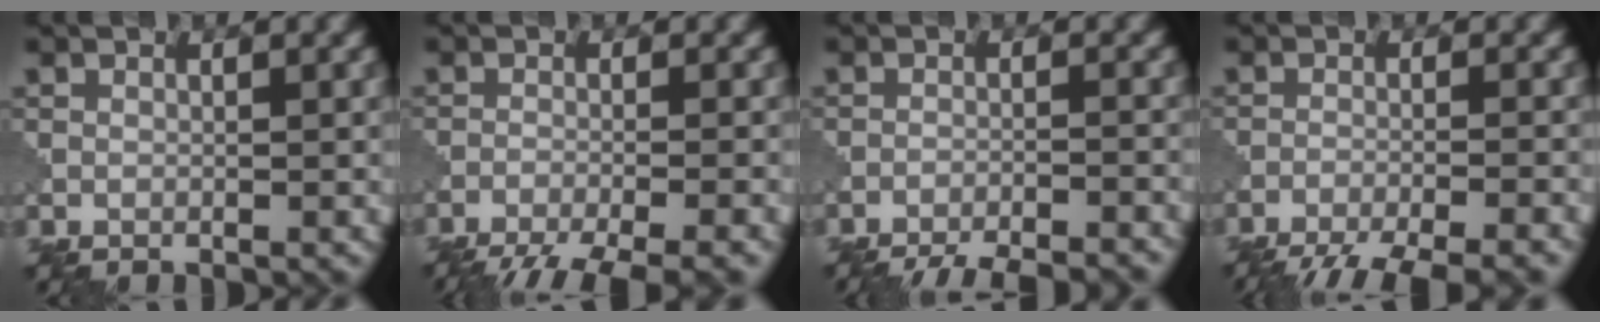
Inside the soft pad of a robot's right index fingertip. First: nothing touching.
{"total": 7.8, "force": [-6.5, 1.4, 4.1], "torque": [-0.062, -0.022, -0.100]}
{"total": 8.8, "force": [-8.3, 1.6, 2.5], "torque": [-0.029, 0.000, -0.116]}
{"total": 8.6, "force": [-7.6, 1.4, 3.9], "torque": [-0.061, -0.020, -0.114]}